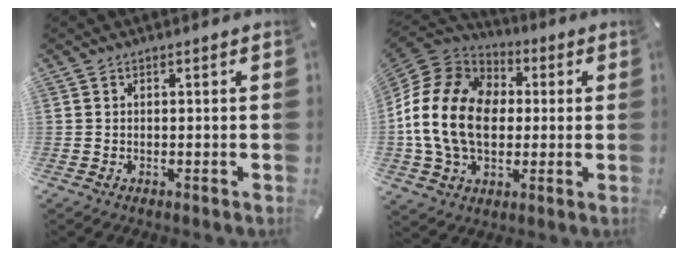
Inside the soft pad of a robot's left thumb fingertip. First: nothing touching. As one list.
[{"total": 18.9, "force": [-1.2, 14.8, 11.7], "torque": [-0.252, 0.021, -0.026]}]